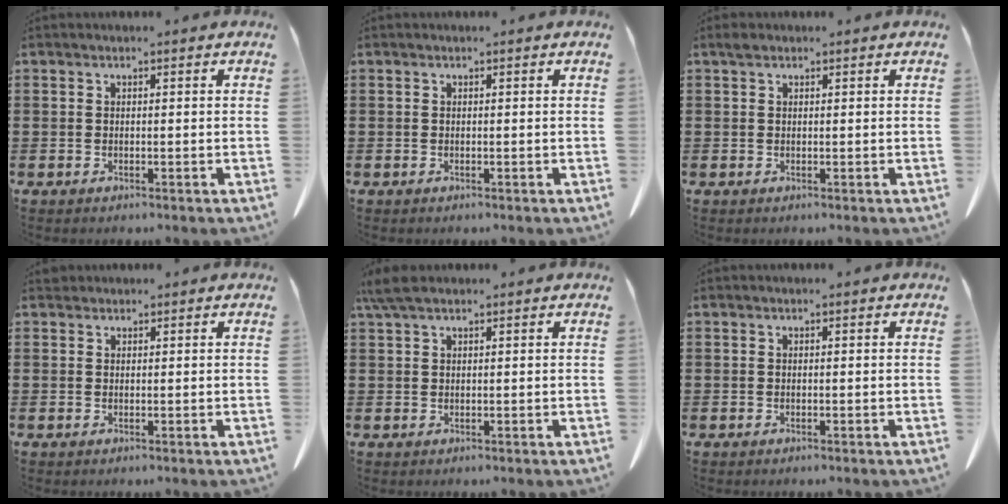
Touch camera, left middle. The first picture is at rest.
{"total": 0.0}
{"total": 0.8, "force": [0.6, 0.5, 0.4], "torque": [-0.010, 0.002, 0.011]}
{"total": 0.9, "force": [0.8, 0.4, 0.1], "torque": [-0.006, 0.000, 0.016]}
{"total": 3.2, "force": [2.1, 0.8, 2.3], "torque": [-0.058, 0.000, 0.038]}
{"total": 0.0}